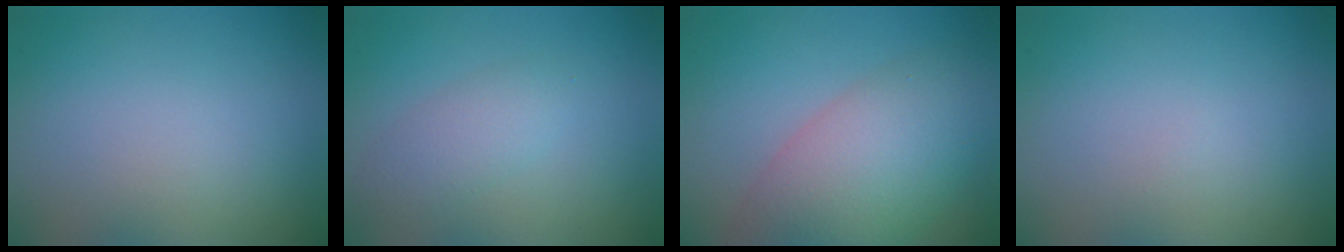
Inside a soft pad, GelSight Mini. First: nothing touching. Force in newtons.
{"total": 2.2, "press": 2.2, "slide": 0.1}
{"total": 7.2, "press": 7.2, "slide": 0.3}
{"total": 0.0}